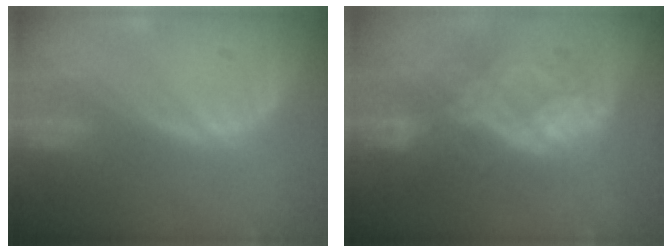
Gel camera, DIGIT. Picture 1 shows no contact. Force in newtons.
{"total": 7.8, "press": 7.3, "slide": 2.8}